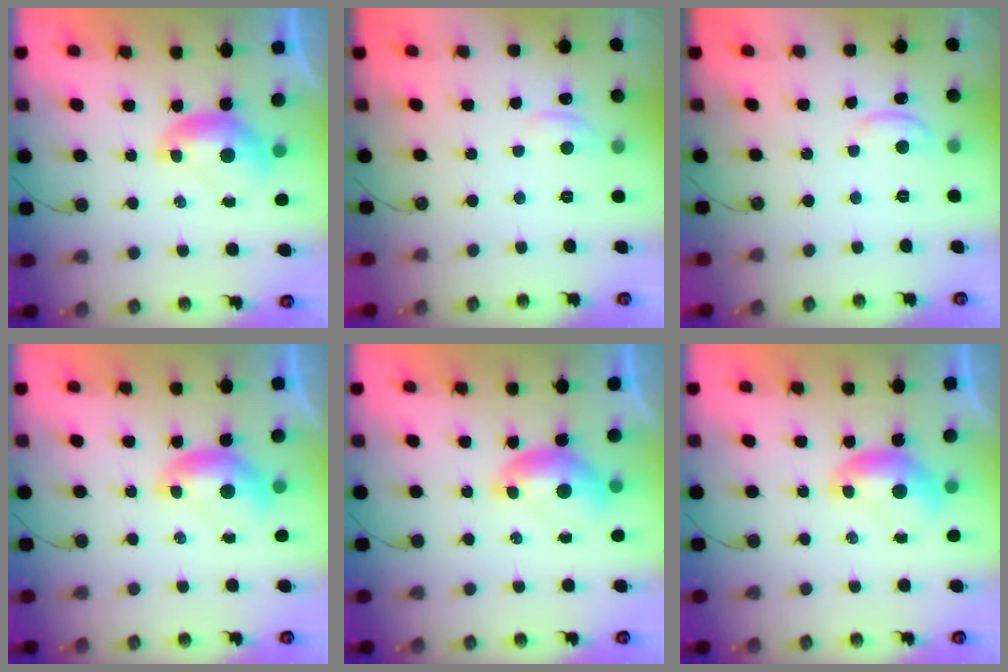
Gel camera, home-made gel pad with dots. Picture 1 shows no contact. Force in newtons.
{"total": 1.7, "press": 1.5, "slide": 0.7}
{"total": 0.0}
{"total": 0.0}
{"total": 0.6, "press": 0.3, "slide": 0.6}
{"total": 0.0}